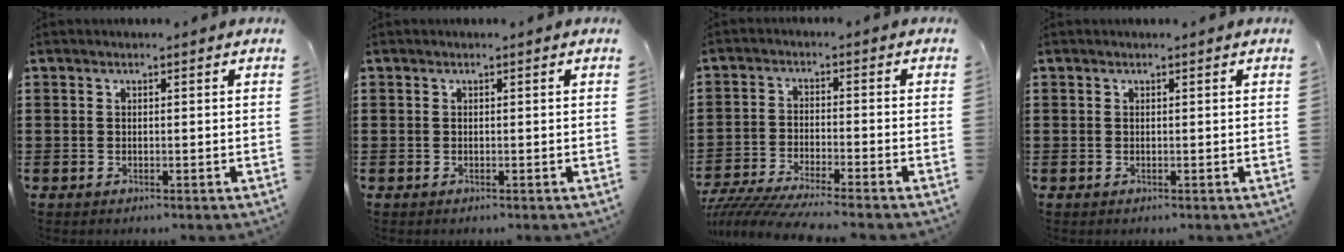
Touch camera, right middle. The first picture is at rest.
{"total": 0.0}
{"total": 6.2, "force": [-6.0, -0.1, 1.5], "torque": [-0.040, -0.014, -0.123]}
{"total": 0.0}